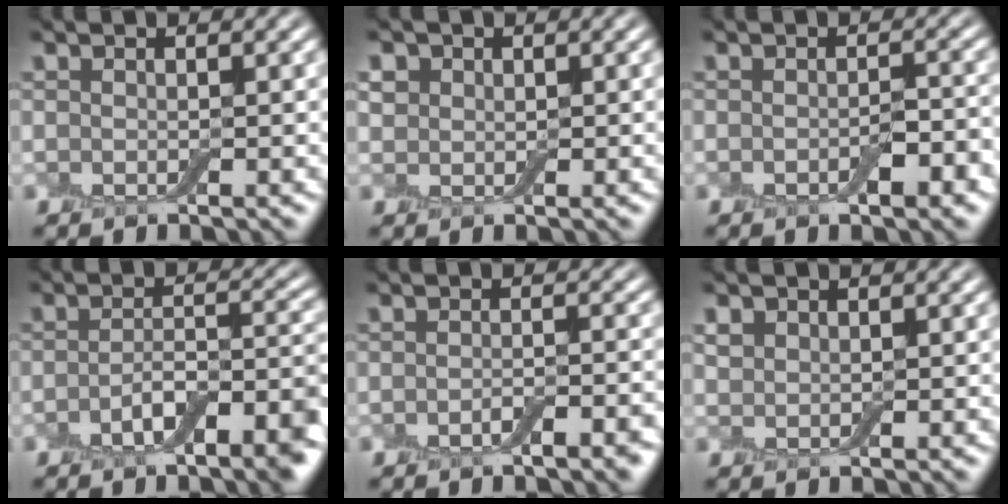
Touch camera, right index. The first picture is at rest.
{"total": 1.3, "force": [0.3, 1.3, 0.3], "torque": [-0.007, 0.000, 0.005]}
{"total": 2.3, "force": [-1.0, 0.9, 1.9], "torque": [-0.030, -0.004, -0.011]}
{"total": 6.6, "force": [-3.6, 2.2, 5.0], "torque": [-0.070, 0.003, -0.057]}
{"total": 2.3, "force": [-1.5, 0.7, 1.6], "torque": [-0.026, -0.004, -0.020]}
{"total": 0.7, "force": [0.4, 0.6, 0.1], "torque": [-0.002, 0.001, 0.010]}